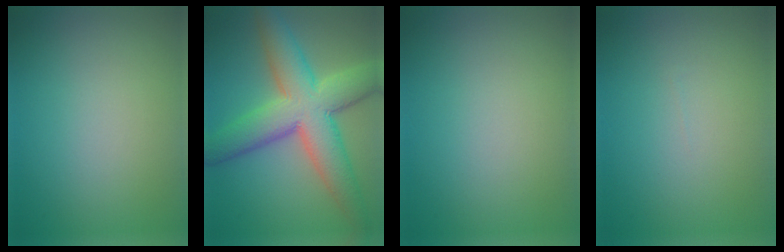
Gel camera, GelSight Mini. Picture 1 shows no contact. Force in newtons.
{"total": 10.1, "press": 10.1, "slide": 0.3}
{"total": 0.0}
{"total": 0.0}